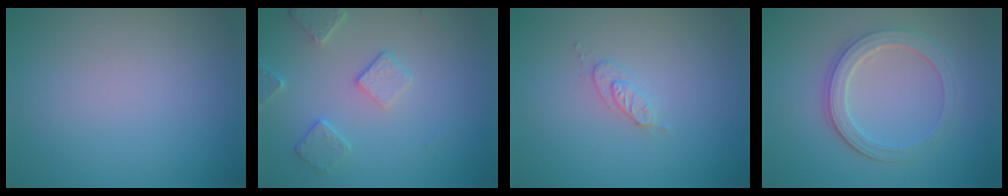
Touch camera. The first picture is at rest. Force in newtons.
{"total": 2.9, "press": 2.8, "slide": 0.9}
{"total": 1.7, "press": 1.6, "slide": 0.2}
{"total": 3.9, "press": 3.3, "slide": 2.0}